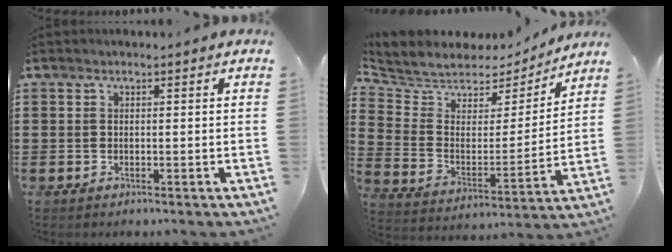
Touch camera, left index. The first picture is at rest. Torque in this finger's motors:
{"motor_torque": [2.14, 0.00, 0.22, 0.00]}